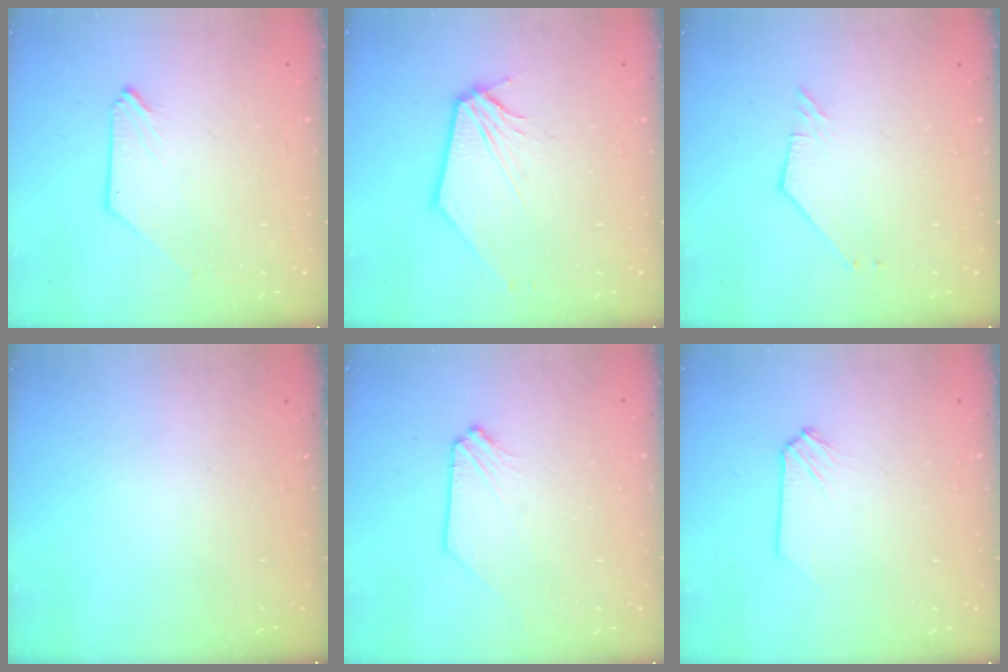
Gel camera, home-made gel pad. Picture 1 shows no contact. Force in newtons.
{"total": 1.8, "press": 1.8, "slide": 0.3}
{"total": 2.0, "press": 2.0, "slide": 0.1}
{"total": 0.0}
{"total": 0.8, "press": 0.8, "slide": 0.1}
{"total": 0.0}